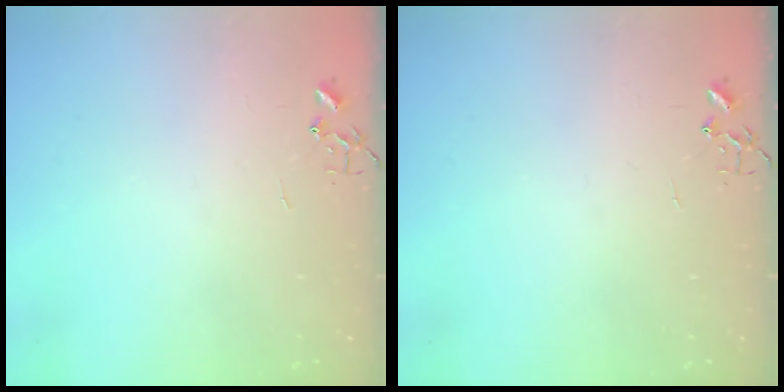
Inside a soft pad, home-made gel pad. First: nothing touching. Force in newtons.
{"total": 0.0}